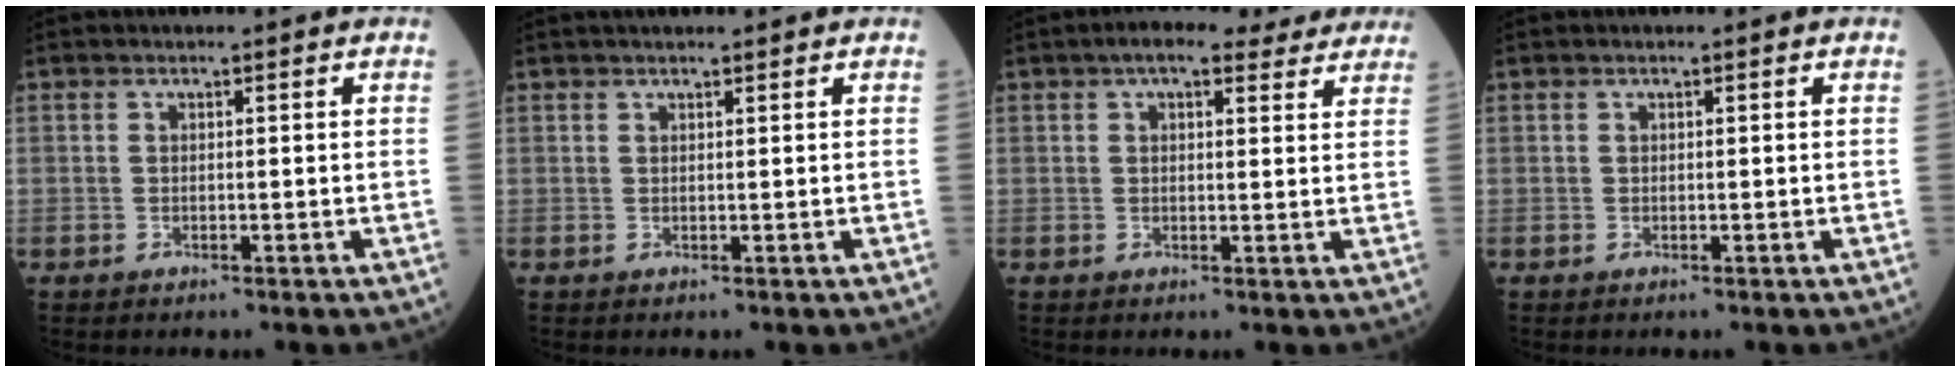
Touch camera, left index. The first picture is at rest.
{"total": 3.2, "force": [2.9, 0.2, 1.5], "torque": [-0.016, 0.024, 0.042]}
{"total": 8.7, "force": [7.0, 2.8, 4.4], "torque": [-0.053, 0.031, 0.086]}
{"total": 0.0}